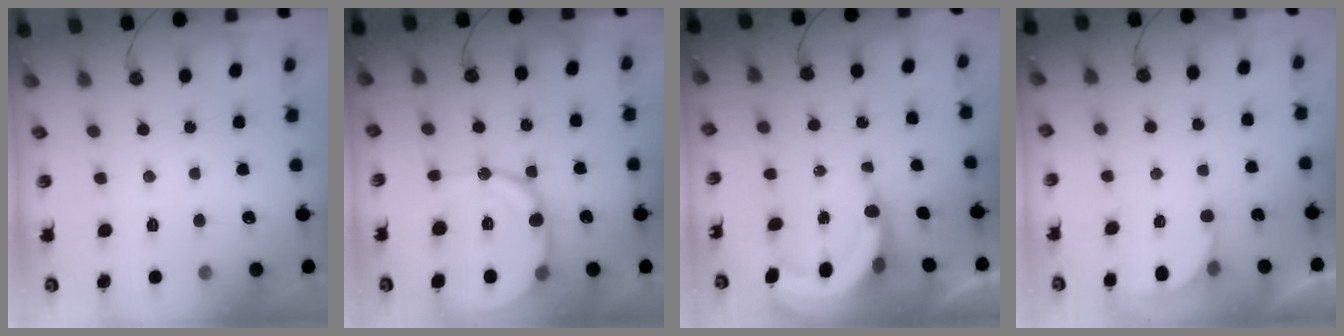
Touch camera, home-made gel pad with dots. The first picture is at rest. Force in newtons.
{"total": 16.4, "press": 16.1, "slide": 3.1}
{"total": 6.5, "press": 6.5, "slide": 1.0}
{"total": 2.0, "press": 2.0, "slide": 0.1}